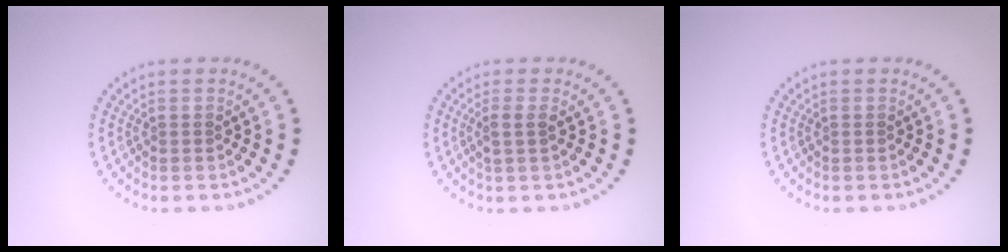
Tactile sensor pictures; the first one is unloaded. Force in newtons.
{"total": 1.5, "press": 1.3, "slide": 0.6}
{"total": 0.0}